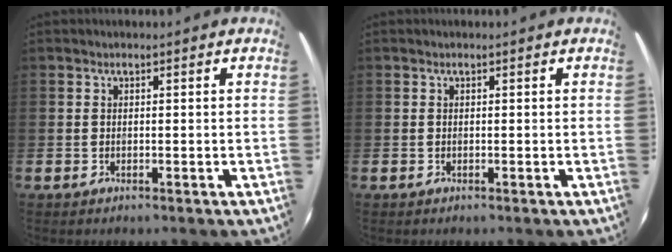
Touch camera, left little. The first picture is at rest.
{"total": 0.0}